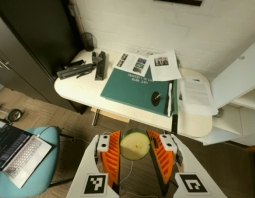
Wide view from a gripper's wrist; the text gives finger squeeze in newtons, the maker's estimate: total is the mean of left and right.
{"total": 9.8, "left": 9.8, "right": 9.7}